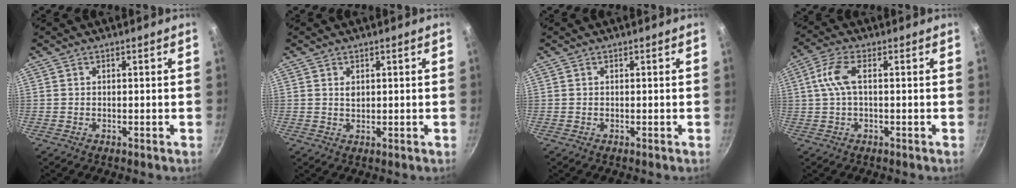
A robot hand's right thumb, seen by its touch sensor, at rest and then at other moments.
{"total": 1.6, "force": [0.6, 1.0, 1.1], "torque": [-0.017, -0.001, 0.012]}
{"total": 0.0}
{"total": 5.6, "force": [0.5, 2.2, 5.1], "torque": [-0.121, 0.016, 0.006]}